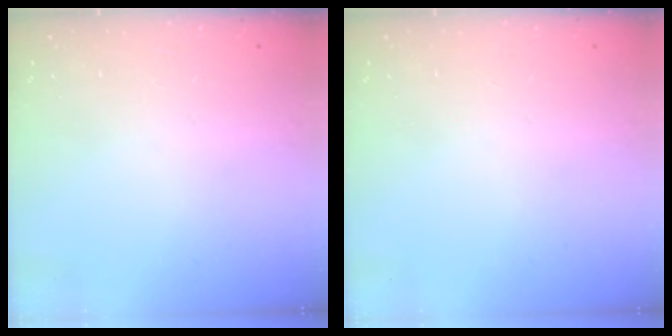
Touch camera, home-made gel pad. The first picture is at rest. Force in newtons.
{"total": 0.0}